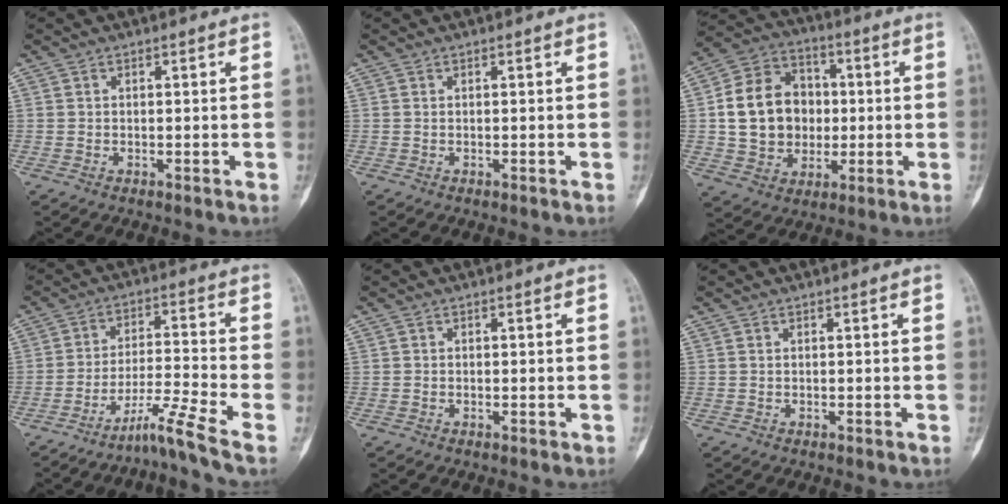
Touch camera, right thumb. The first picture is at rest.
{"total": 0.0}
{"total": 16.1, "force": [0.6, 13.4, 9.0], "torque": [-0.127, 0.025, 0.016]}
{"total": 8.0, "force": [-6.1, -2.1, 4.8], "torque": [-0.106, 0.043, -0.113]}
{"total": 0.0}
{"total": 0.0}